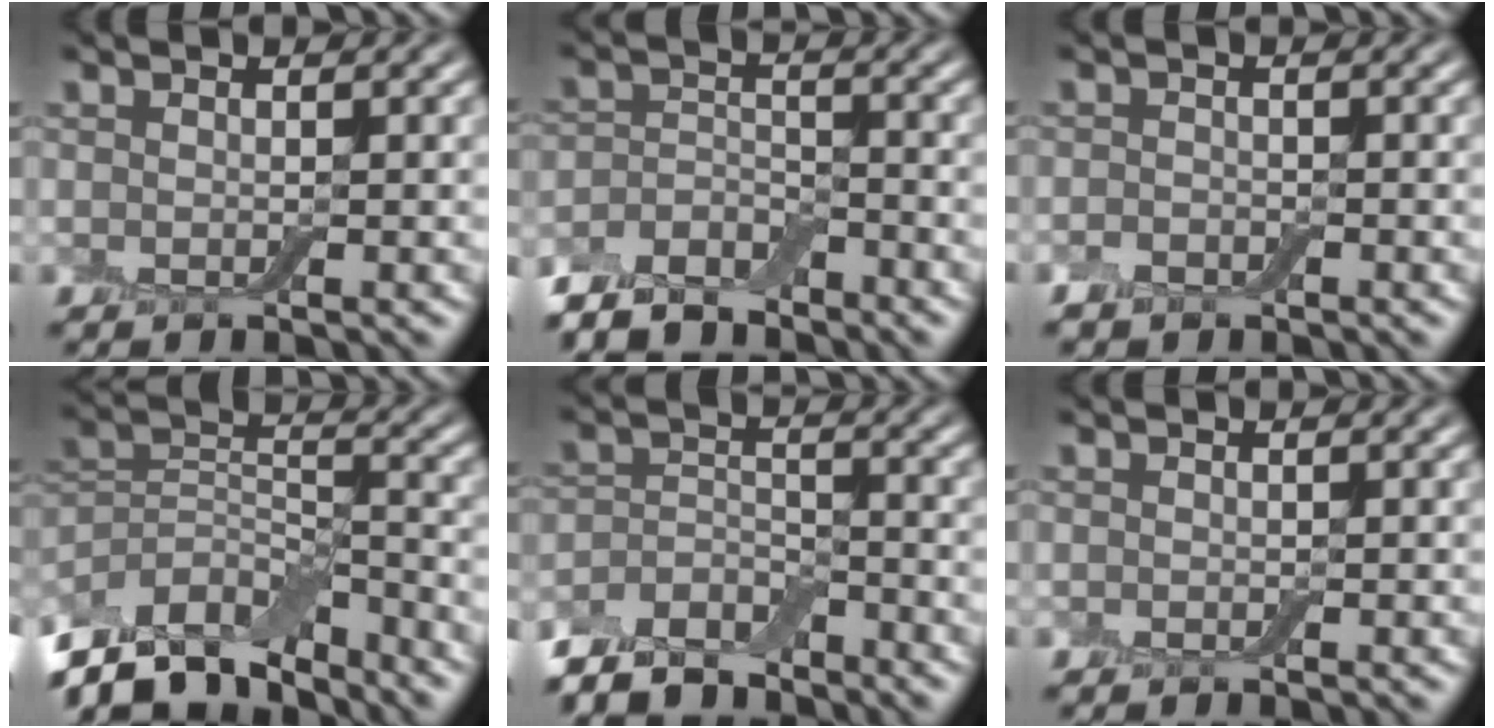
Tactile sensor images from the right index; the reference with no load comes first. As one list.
[{"total": 5.2, "force": [-4.5, 2.0, 1.6], "torque": [-0.030, -0.001, -0.089]}, {"total": 1.3, "force": [-0.9, 0.8, 0.4], "torque": [-0.008, 0.001, -0.023]}, {"total": 10.7, "force": [-8.2, 4.4, 5.1], "torque": [-0.091, 0.012, -0.158]}, {"total": 6.0, "force": [-5.2, 2.4, 1.9], "torque": [-0.035, -0.002, -0.104]}, {"total": 0.0}]